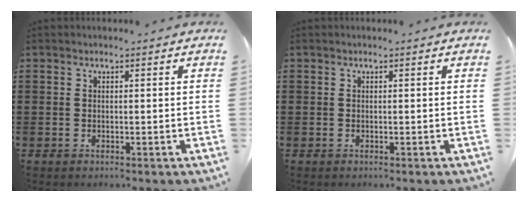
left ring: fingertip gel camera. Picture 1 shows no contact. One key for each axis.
{"total": 0.0}